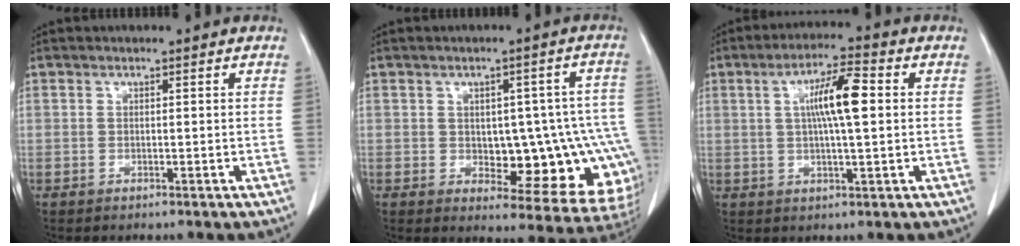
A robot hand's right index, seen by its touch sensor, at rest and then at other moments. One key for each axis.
{"total": 15.2, "fx": -1.9, "fy": 6.6, "fz": 13.6, "tx": -0.110, "ty": 0.026, "tz": -0.002}
{"total": 8.1, "fx": 1.4, "fy": 1.0, "fz": 8.0, "tx": -0.143, "ty": 0.011, "tz": 0.021}